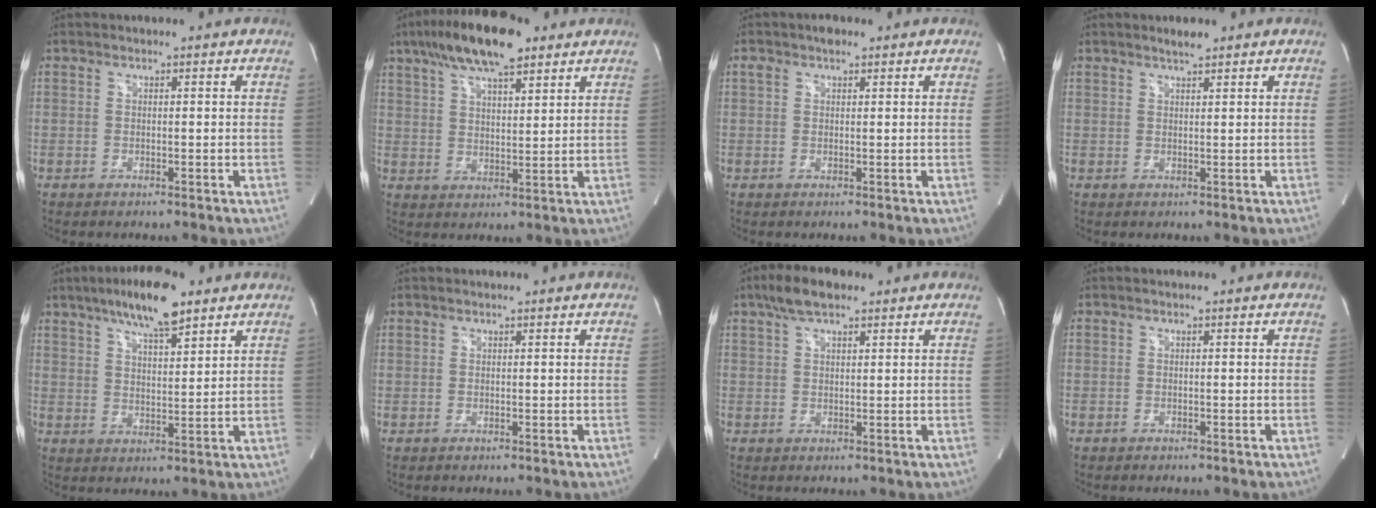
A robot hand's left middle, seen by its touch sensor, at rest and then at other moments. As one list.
[{"total": 13.1, "force": [8.9, 3.6, 8.9], "torque": [-0.169, 0.022, 0.157]}, {"total": 2.3, "force": [1.5, 1.0, 1.4], "torque": [-0.038, 0.018, 0.030]}, {"total": 1.7, "force": [1.5, 0.1, 0.8], "torque": [-0.024, 0.000, 0.030]}, {"total": 10.6, "force": [7.4, 2.1, 7.4], "torque": [-0.133, 0.007, 0.126]}, {"total": 0.6, "force": [0.5, 0.4, 0.0], "torque": [-0.001, 0.003, 0.008]}, {"total": 5.7, "force": [3.9, 1.9, 3.6], "torque": [-0.077, 0.017, 0.071]}, {"total": 0.0}]